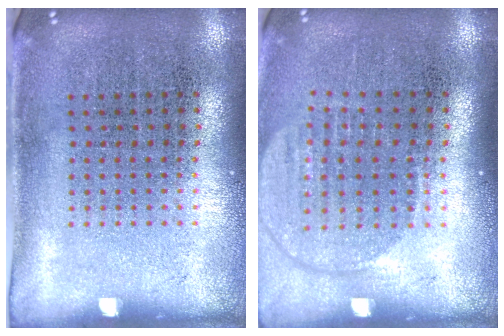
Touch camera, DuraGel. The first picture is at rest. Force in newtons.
{"total": 1.7, "press": 1.5, "slide": 0.8}